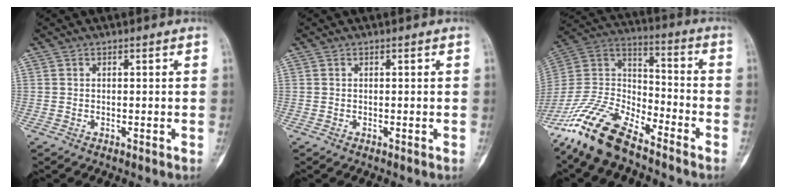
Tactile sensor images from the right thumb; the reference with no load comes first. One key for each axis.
{"total": 0.0}
{"total": 17.0, "fx": -13.3, "fy": 5.7, "fz": 9.1, "tx": -0.170, "ty": 0.067, "tz": -0.259}